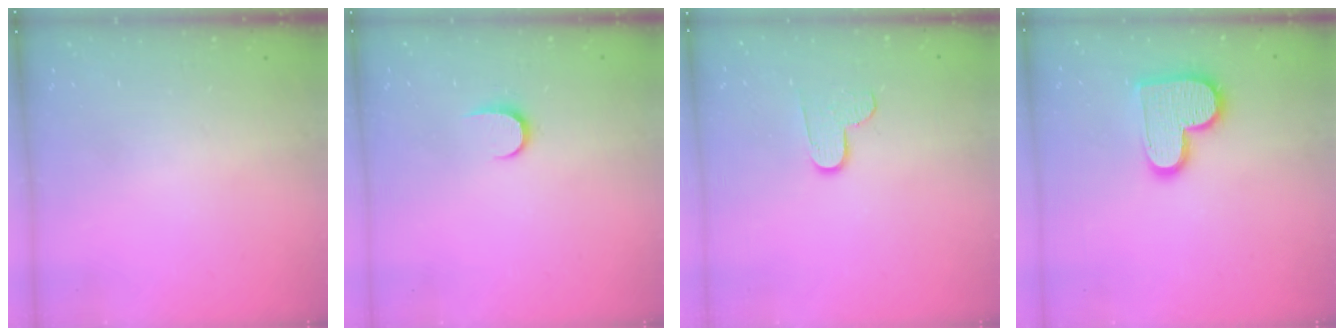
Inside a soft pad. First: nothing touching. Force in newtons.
{"total": 5.4, "press": 5.4, "slide": 0.5}
{"total": 7.0, "press": 7.0, "slide": 0.3}
{"total": 14.0, "press": 13.9, "slide": 0.5}